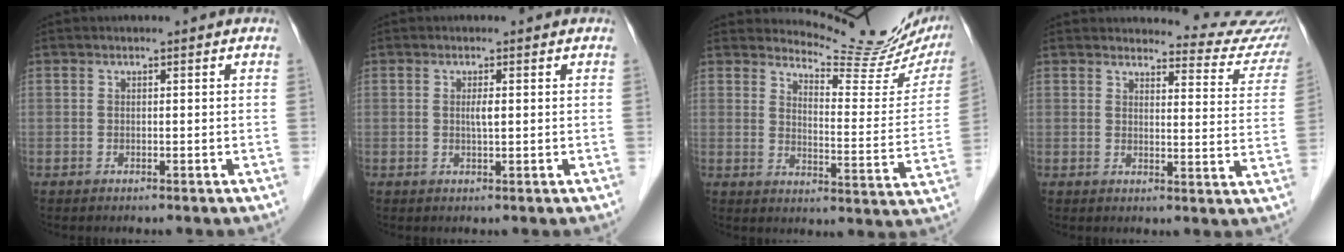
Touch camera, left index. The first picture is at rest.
{"total": 1.4, "force": [0.4, 0.1, 1.3], "torque": [-0.029, 0.001, 0.006]}
{"total": 14.6, "force": [14.2, 0.7, 3.5], "torque": [-0.050, -0.082, 0.169]}
{"total": 14.0, "force": [13.8, 2.0, 1.2], "torque": [0.019, -0.080, 0.124]}